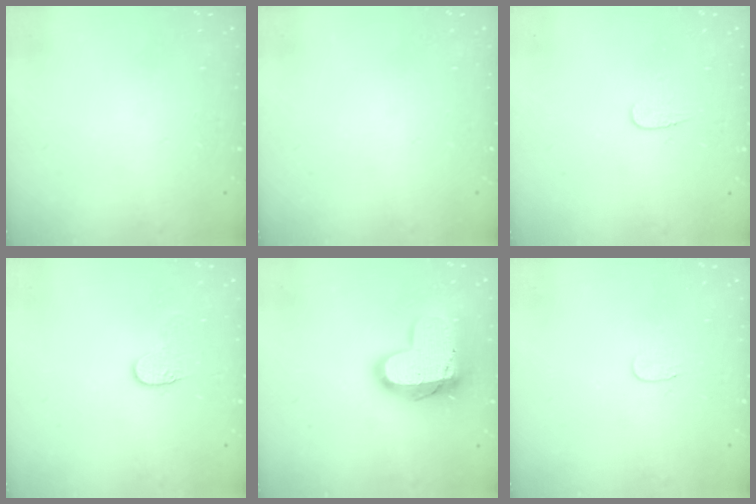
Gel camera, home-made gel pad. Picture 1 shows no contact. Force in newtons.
{"total": 0.0}
{"total": 4.0, "press": 4.0, "slide": 0.4}
{"total": 5.8, "press": 5.8, "slide": 0.6}
{"total": 16.3, "press": 16.2, "slide": 1.4}
{"total": 3.3, "press": 3.3, "slide": 0.4}